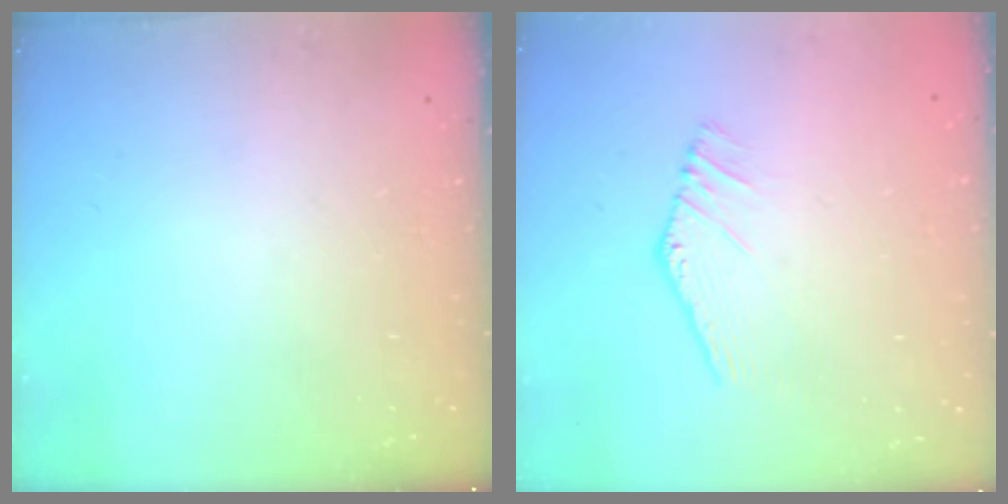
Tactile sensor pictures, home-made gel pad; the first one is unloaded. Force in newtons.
{"total": 2.0, "press": 2.0, "slide": 0.2}